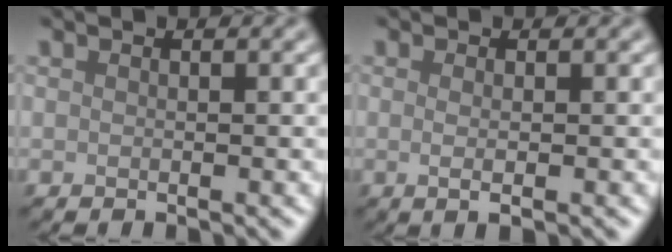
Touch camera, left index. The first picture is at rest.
{"total": 1.6, "force": [-0.1, 0.4, 1.5], "torque": [-0.025, -0.003, -0.004]}